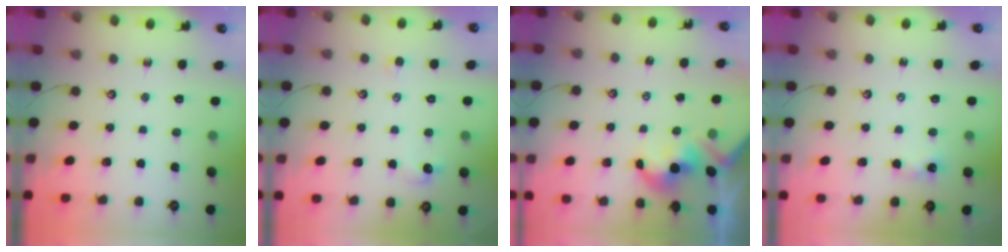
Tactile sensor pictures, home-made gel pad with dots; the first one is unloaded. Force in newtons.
{"total": 1.0, "press": 0.7, "slide": 0.7}
{"total": 3.8, "press": 3.7, "slide": 0.7}
{"total": 2.4, "press": 2.4, "slide": 0.4}